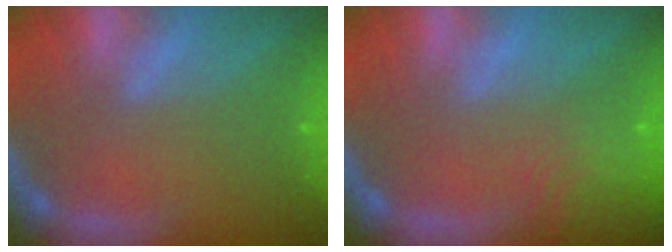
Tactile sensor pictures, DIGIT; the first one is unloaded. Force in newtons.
{"total": 6.6}